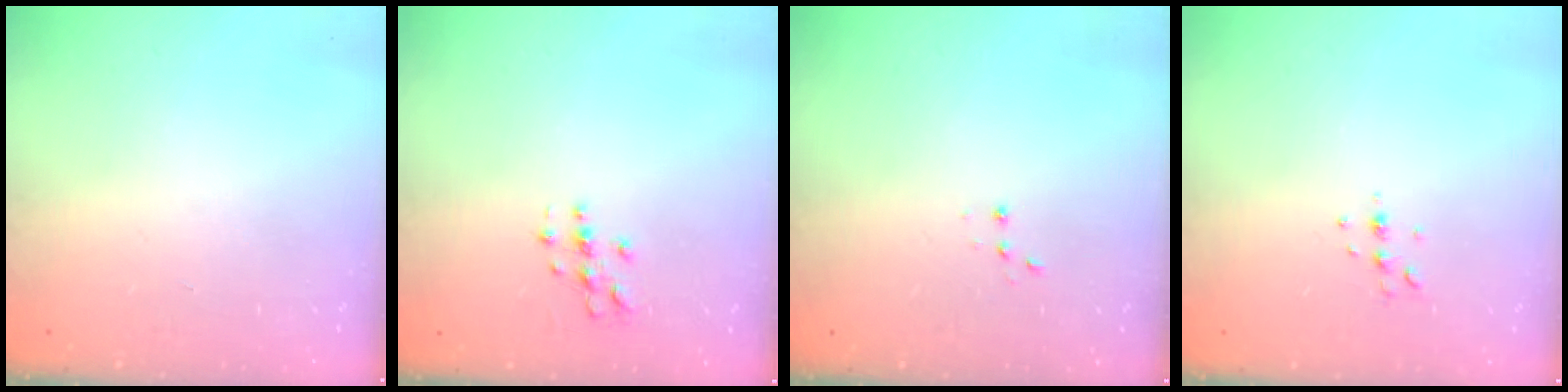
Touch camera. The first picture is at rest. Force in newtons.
{"total": 2.8, "press": 2.8, "slide": 0.3}
{"total": 2.8, "press": 2.7, "slide": 0.7}
{"total": 3.7, "press": 3.6, "slide": 0.7}